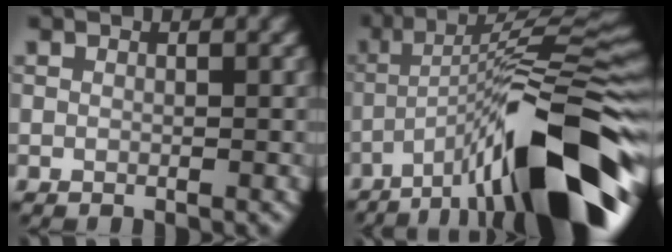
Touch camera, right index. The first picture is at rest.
{"total": 16.3, "force": [-8.4, 4.0, 13.4], "torque": [-0.204, 0.024, -0.135]}